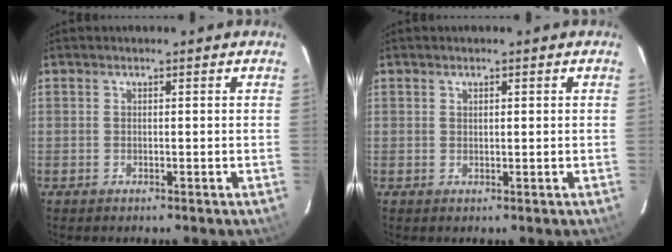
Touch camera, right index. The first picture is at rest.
{"total": 0.8, "force": [0.4, 0.3, 0.5], "torque": [-0.009, 0.003, 0.009]}